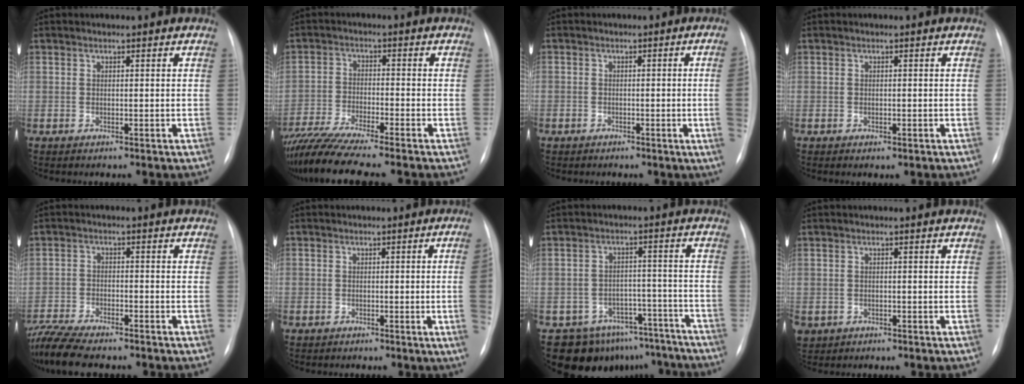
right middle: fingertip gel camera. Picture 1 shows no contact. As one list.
[{"total": 12.0, "force": [-10.3, -0.2, 6.3], "torque": [-0.113, -0.022, -0.174]}, {"total": 4.1, "force": [-0.9, -0.7, 4.0], "torque": [-0.046, -0.002, -0.016]}, {"total": 0.7, "force": [-0.3, 0.5, 0.5], "torque": [-0.007, -0.001, -0.003]}, {"total": 11.3, "force": [-9.7, 2.3, 5.2], "torque": [-0.098, -0.010, -0.159]}, {"total": 4.6, "force": [-0.9, -0.9, 4.4], "torque": [-0.048, -0.002, -0.016]}, {"total": 13.7, "force": [-11.2, 7.7, 1.2], "torque": [0.000, 0.047, -0.135]}, {"total": 3.3, "force": [-1.7, 2.7, 0.6], "torque": [-0.013, 0.001, -0.025]}]